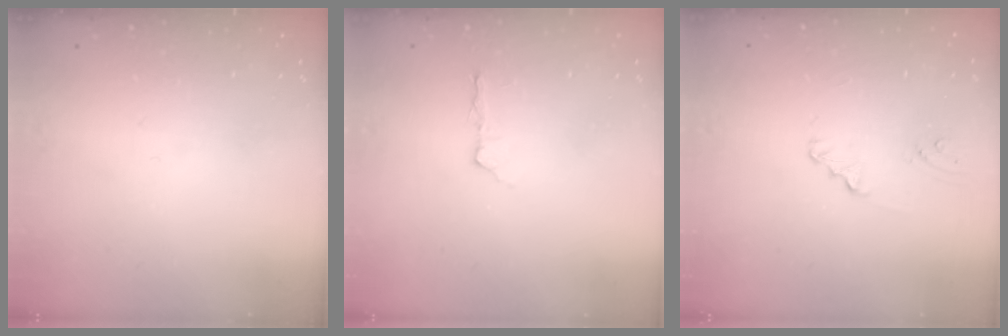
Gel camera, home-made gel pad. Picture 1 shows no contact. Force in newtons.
{"total": 3.0, "press": 2.5, "slide": 1.6}
{"total": 1.3, "press": 1.3, "slide": 0.1}